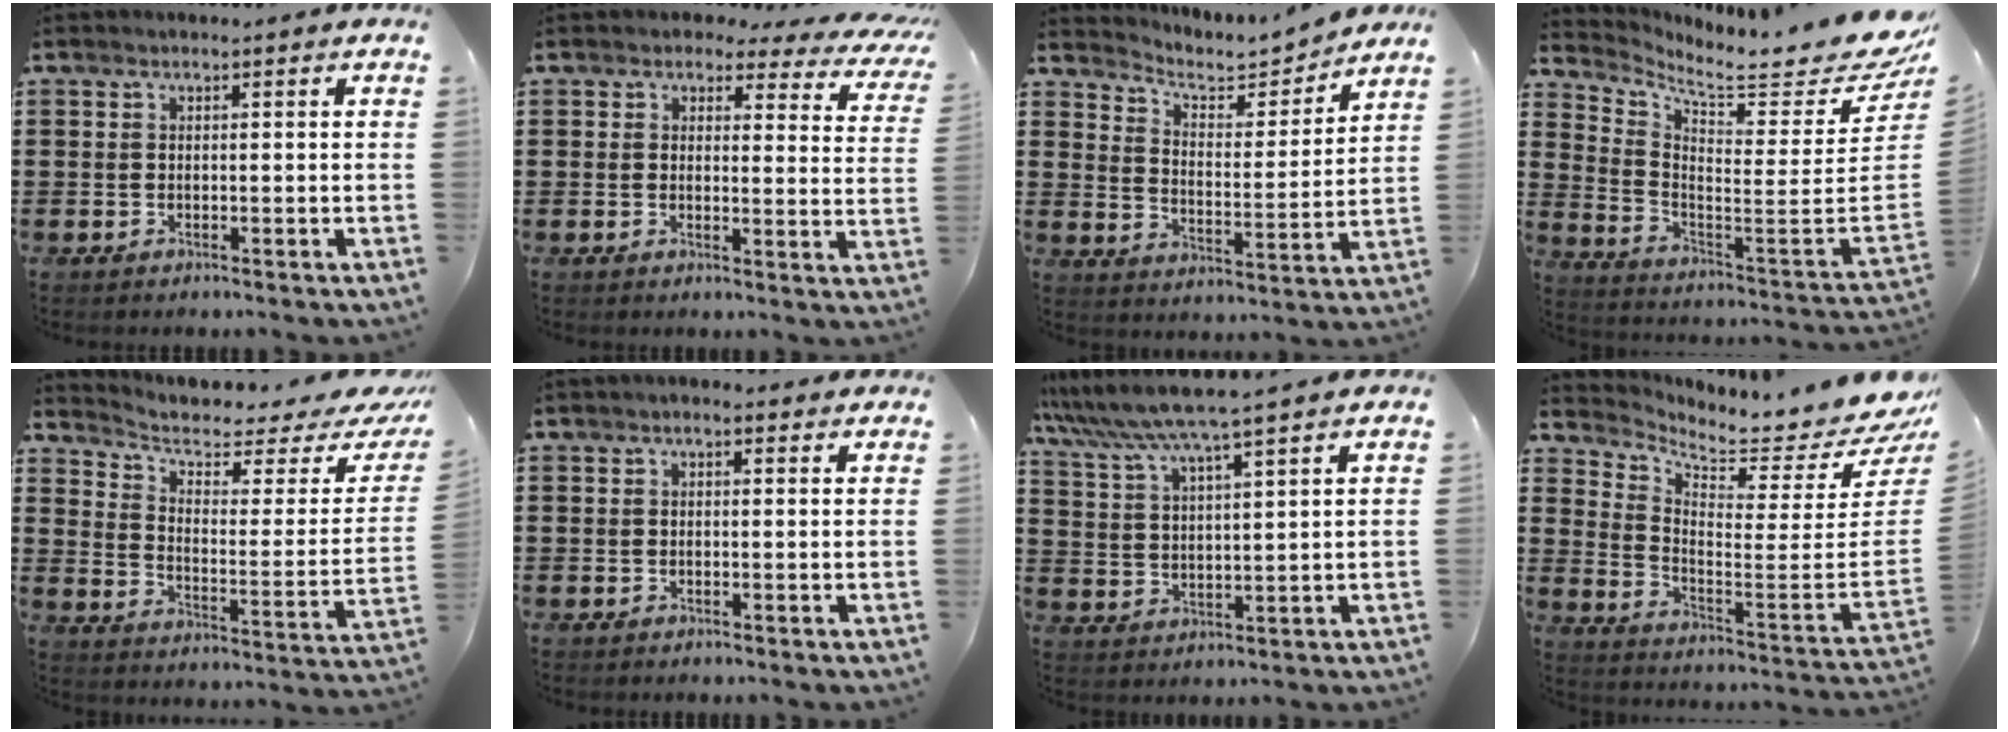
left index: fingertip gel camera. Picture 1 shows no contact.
{"total": 3.0, "force": [2.5, 1.2, 1.2], "torque": [-0.031, -0.009, 0.040]}
{"total": 4.1, "force": [3.7, 1.5, 1.0], "torque": [-0.043, -0.024, 0.056]}
{"total": 7.7, "force": [6.7, 0.4, 3.9], "torque": [-0.088, -0.082, 0.102]}
{"total": 4.3, "force": [3.0, 1.7, 2.6], "torque": [-0.063, -0.026, 0.043]}
{"total": 1.0, "force": [0.4, 0.6, 0.7], "torque": [-0.014, 0.006, 0.005]}
{"total": 6.2, "force": [5.4, -0.8, 3.0], "torque": [-0.078, -0.032, 0.089]}
{"total": 5.8, "force": [5.4, 0.4, 1.9], "torque": [-0.056, -0.072, 0.086]}